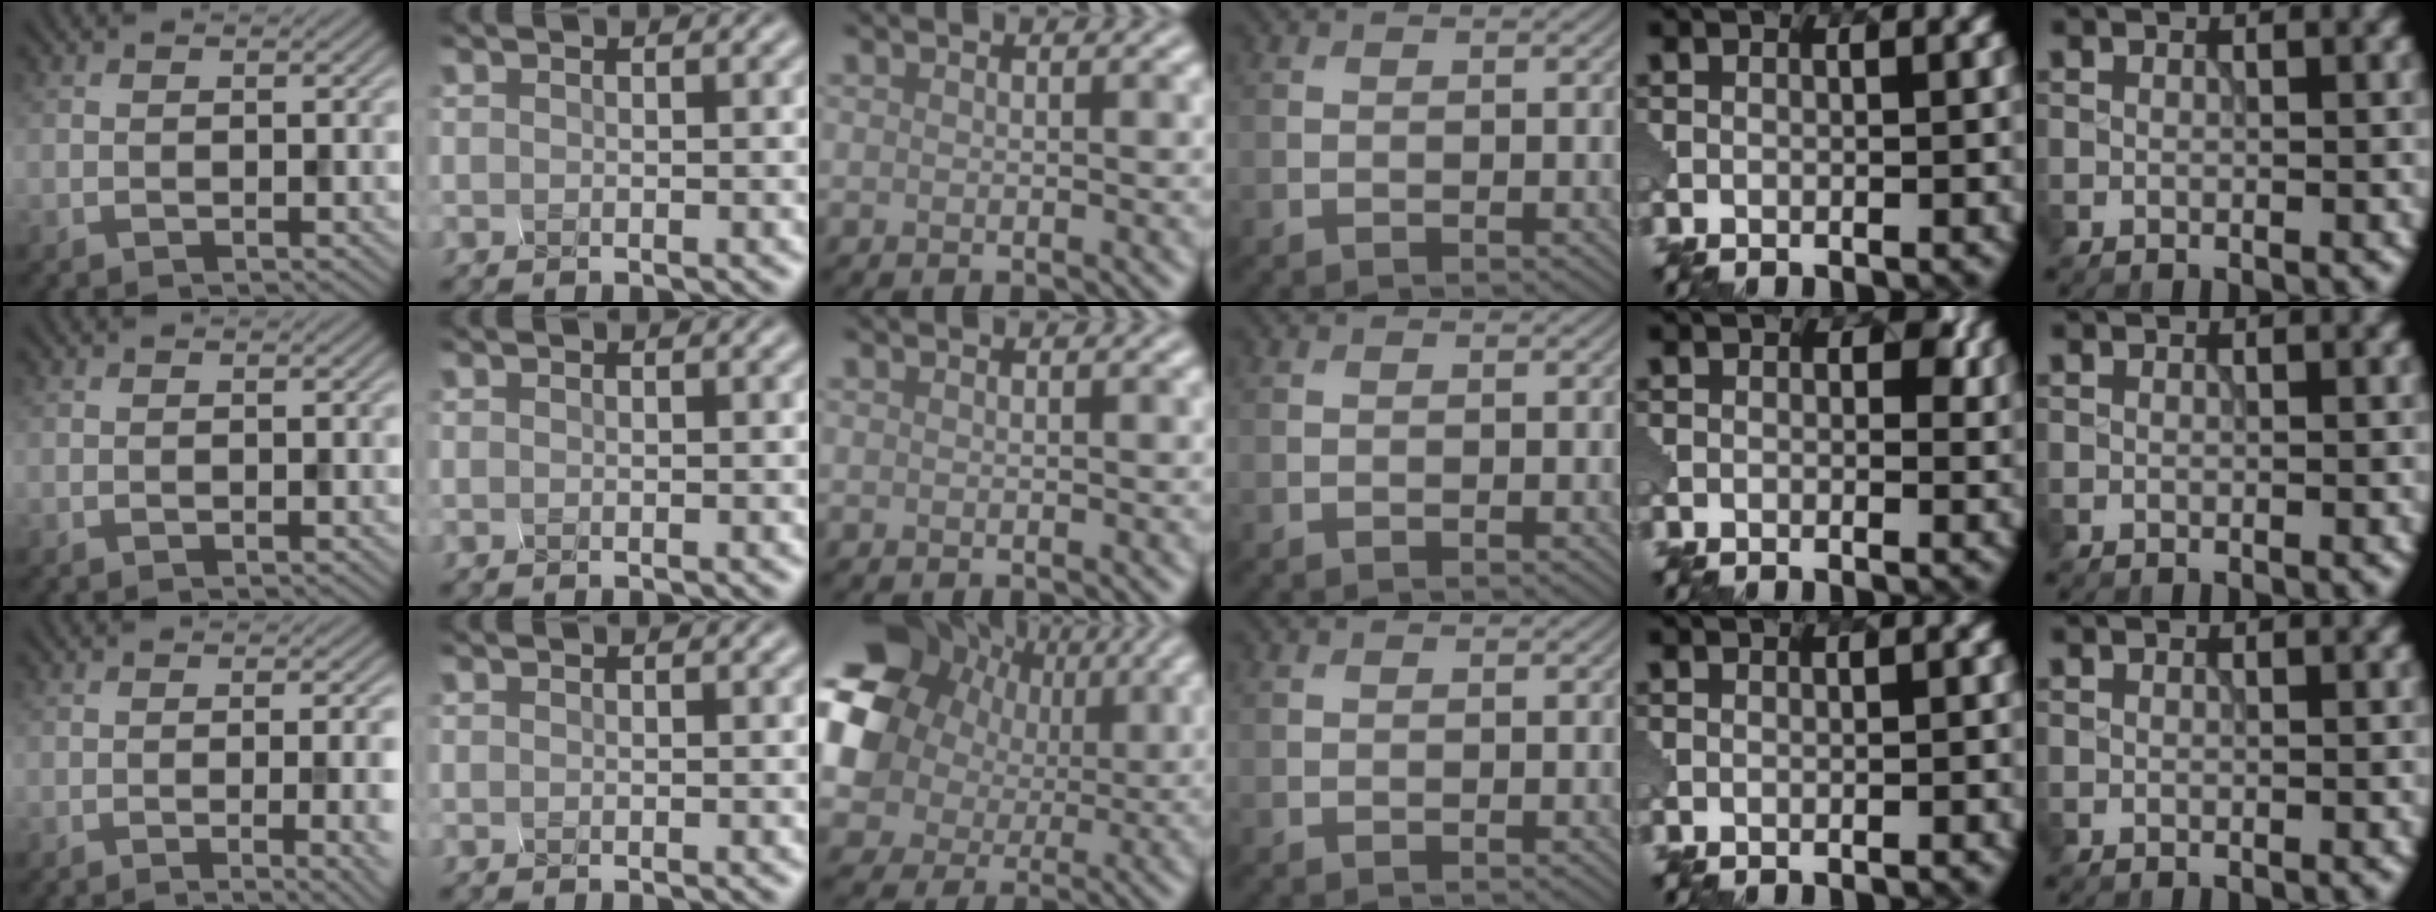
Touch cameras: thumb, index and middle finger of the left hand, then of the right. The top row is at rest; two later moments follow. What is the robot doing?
{"motion": "squeeze", "object": "hand grip exerciser"}